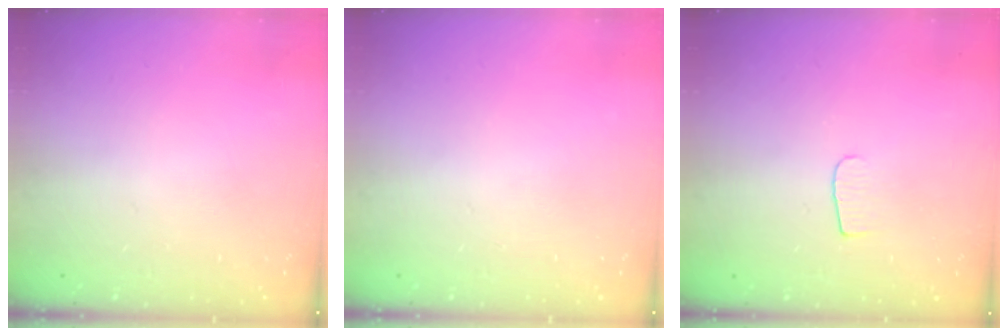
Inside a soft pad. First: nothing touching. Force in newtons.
{"total": 0.0}
{"total": 4.8, "press": 4.8, "slide": 0.6}